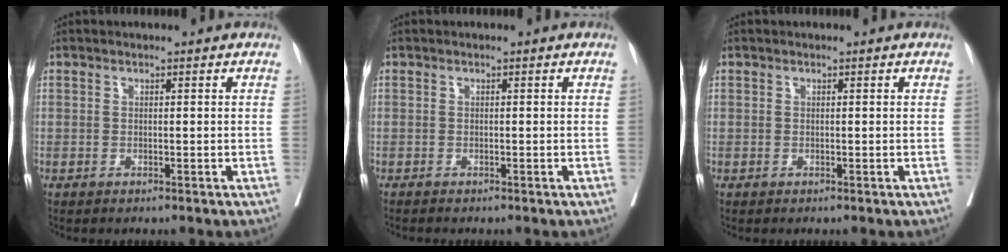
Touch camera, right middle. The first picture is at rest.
{"total": 0.5, "force": [-0.5, 0.0, 0.1], "torque": [-0.005, -0.002, -0.012]}
{"total": 0.0}